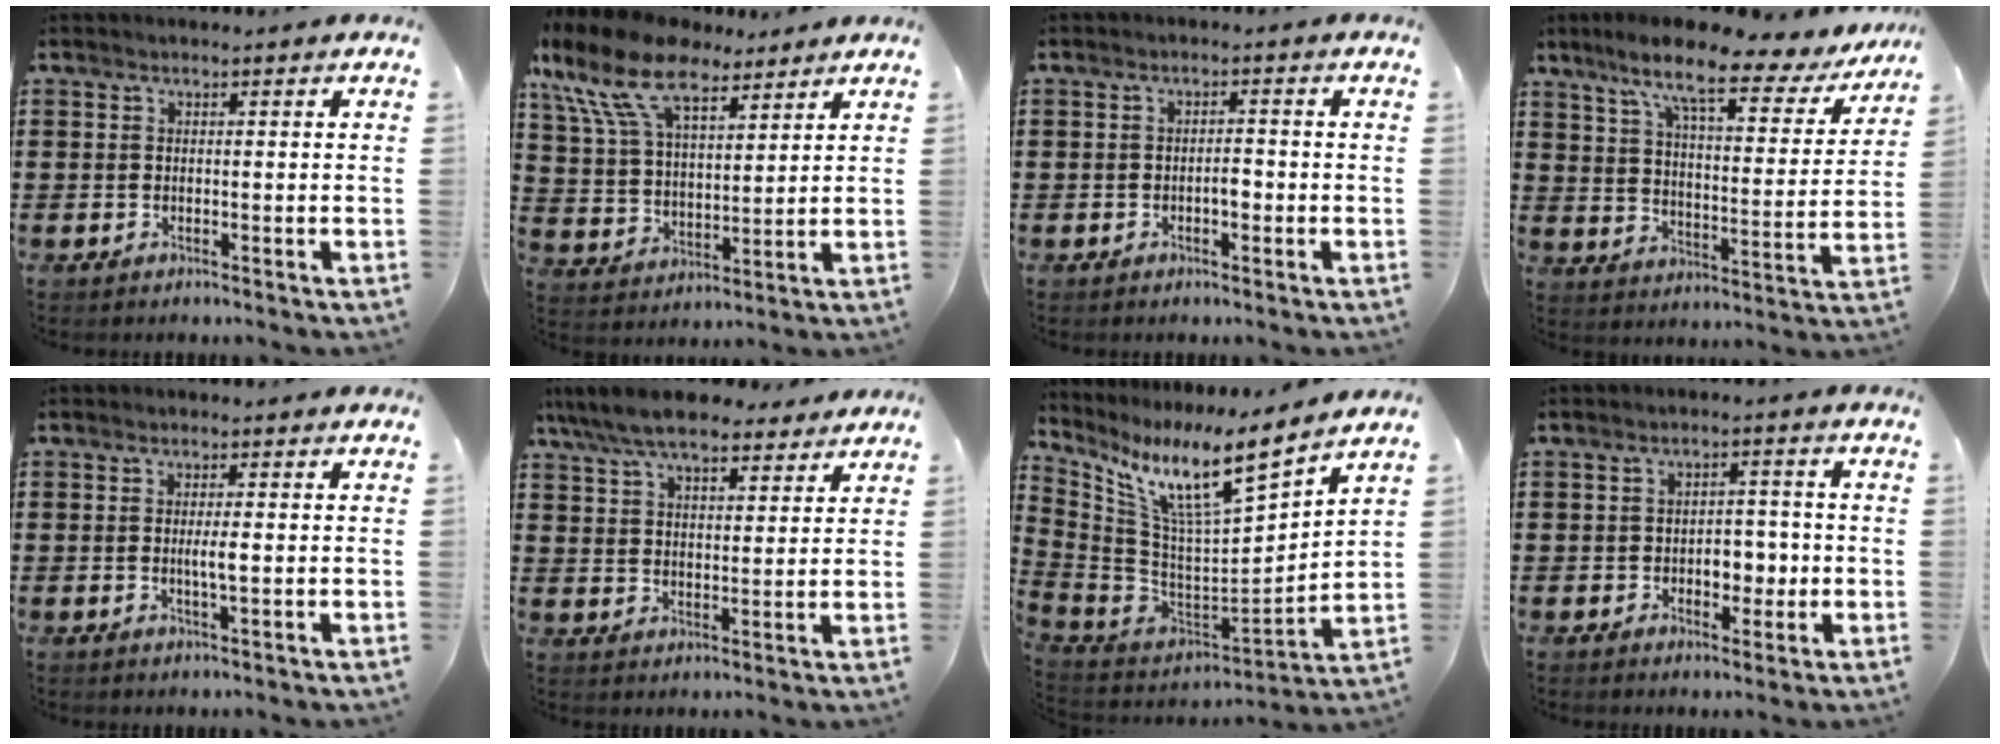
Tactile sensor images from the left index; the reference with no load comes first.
{"total": 13.9, "force": [9.9, 6.1, 7.7], "torque": [-0.197, -0.024, 0.180]}
{"total": 2.0, "force": [-0.6, 0.7, 1.7], "torque": [-0.035, 0.004, -0.012]}
{"total": 11.1, "force": [8.5, 1.5, 7.0], "torque": [-0.150, -0.049, 0.135]}
{"total": 2.5, "force": [0.0, 0.3, 2.5], "torque": [-0.046, -0.004, -0.001]}
{"total": 8.9, "force": [7.6, 2.5, 3.9], "torque": [-0.103, -0.013, 0.140]}
{"total": 12.4, "force": [8.3, 1.2, 9.1], "torque": [-0.196, -0.061, 0.135]}
{"total": 4.6, "force": [-0.9, 3.0, 3.4], "torque": [-0.053, 0.000, -0.023]}